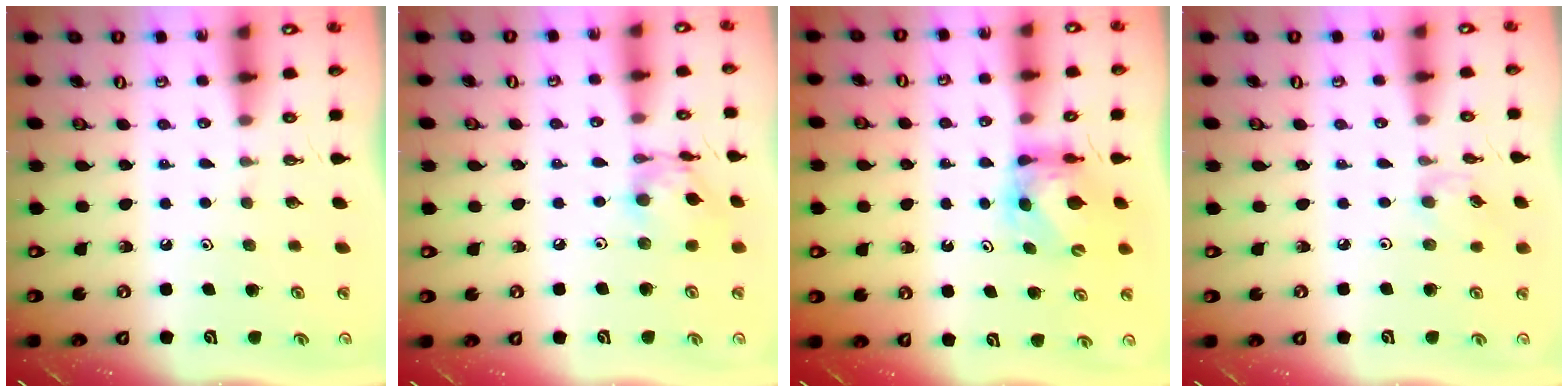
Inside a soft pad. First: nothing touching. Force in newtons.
{"total": 11.4, "press": 11.3, "slide": 0.9}
{"total": 5.5, "press": 5.5, "slide": 0.7}
{"total": 2.5, "press": 2.5, "slide": 0.3}